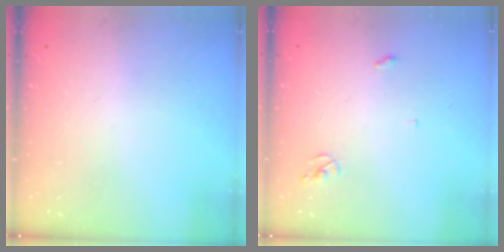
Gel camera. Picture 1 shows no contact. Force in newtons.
{"total": 2.6, "press": 2.6, "slide": 0.2}